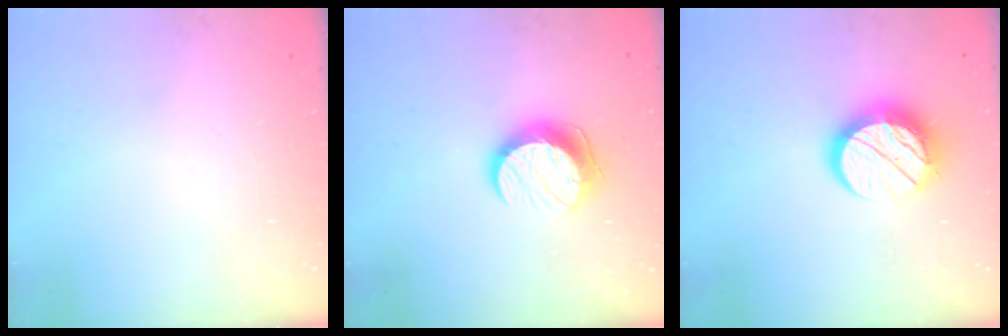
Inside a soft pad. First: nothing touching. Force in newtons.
{"total": 10.1, "press": 10.1, "slide": 0.2}
{"total": 12.3, "press": 12.2, "slide": 1.0}